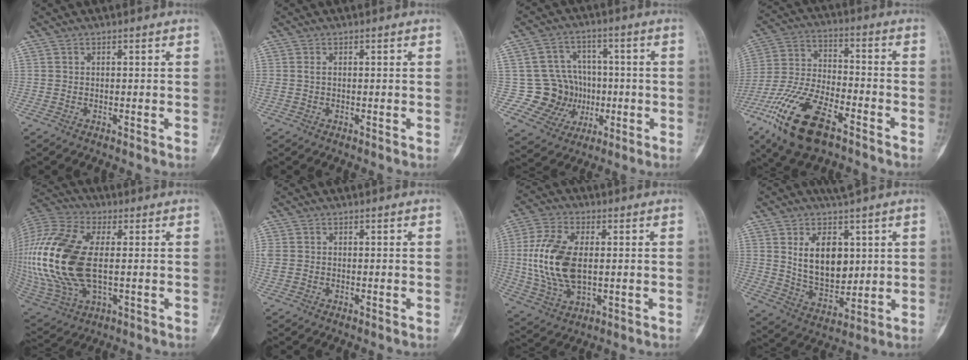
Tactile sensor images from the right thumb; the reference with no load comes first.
{"total": 0.9, "force": [0.2, 0.5, 0.7], "torque": [-0.021, 0.004, 0.007]}
{"total": 11.3, "force": [-1.3, 10.8, 3.1], "torque": [0.006, 0.023, -0.013]}
{"total": 17.6, "force": [-10.0, 7.3, 12.5], "torque": [-0.252, 0.036, -0.189]}
{"total": 26.6, "force": [0.7, 14.2, 22.4], "torque": [-0.534, -0.004, 0.023]}
{"total": 1.6, "force": [0.2, 1.2, 1.0], "torque": [-0.039, 0.007, 0.007]}
{"total": 14.6, "force": [0.7, 8.1, 12.2], "torque": [-0.254, -0.003, 0.018]}
{"total": 12.6, "force": [3.8, 7.1, 9.6], "torque": [-0.134, -0.027, 0.081]}